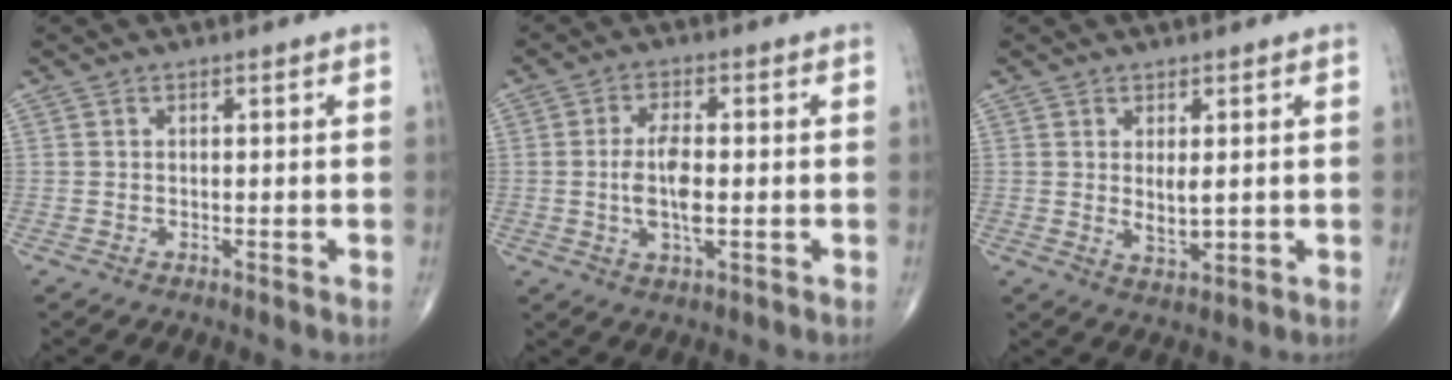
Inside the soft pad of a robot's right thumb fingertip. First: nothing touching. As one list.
[{"total": 7.0, "force": [-0.5, 2.7, 6.5], "torque": [-0.128, -0.003, -0.011]}, {"total": 3.9, "force": [0.6, 1.6, 3.5], "torque": [-0.056, -0.015, 0.017]}]